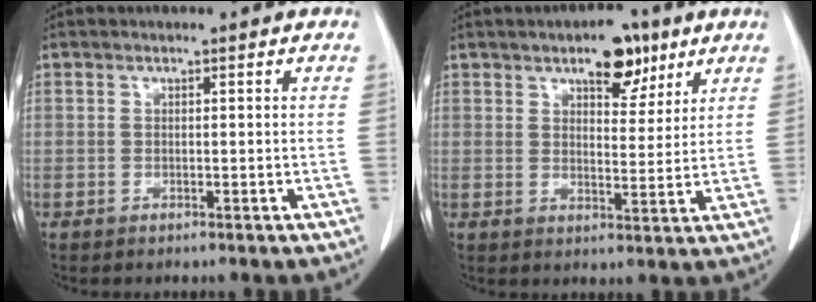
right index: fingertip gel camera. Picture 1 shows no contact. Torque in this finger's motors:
{"motor_torque": [0.18, 0.24, 0.10, 0.07]}